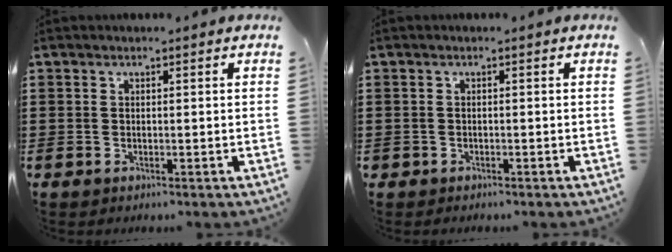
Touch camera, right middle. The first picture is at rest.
{"total": 0.6, "force": [-0.5, 0.3, 0.0], "torque": [-0.001, 0.003, -0.012]}